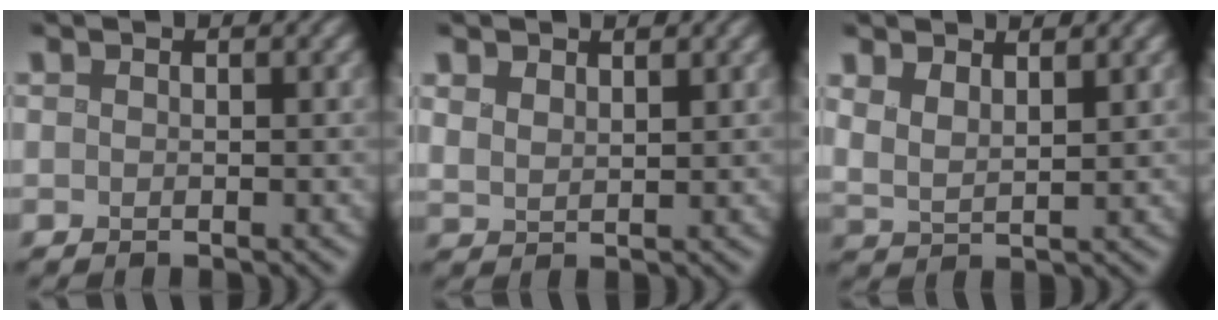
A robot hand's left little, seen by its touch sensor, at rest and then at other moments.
{"total": 2.0, "force": [1.5, 1.0, 1.0], "torque": [-0.021, -0.001, 0.034]}
{"total": 2.8, "force": [2.1, 1.0, 1.7], "torque": [-0.039, -0.004, 0.043]}